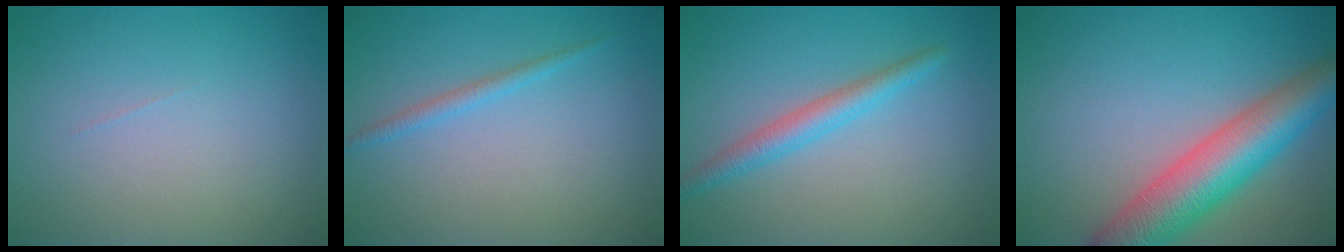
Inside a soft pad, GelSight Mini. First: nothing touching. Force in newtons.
{"total": 1.2, "press": 1.2, "slide": 0.1}
{"total": 2.6, "press": 2.6, "slide": 0.1}
{"total": 8.3, "press": 8.3, "slide": 0.3}